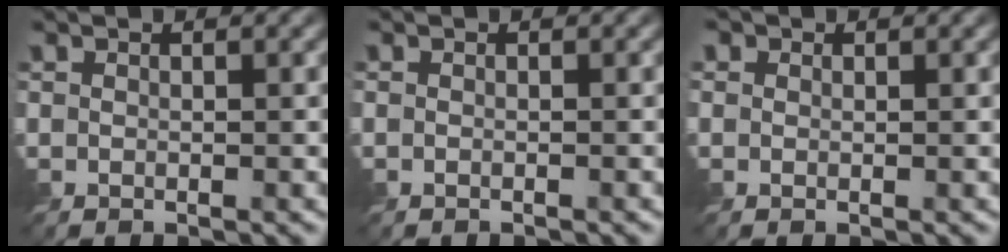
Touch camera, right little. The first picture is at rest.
{"total": 0.9, "force": [-0.9, 0.0, 0.0], "torque": [0.003, -0.006, -0.016]}
{"total": 0.7, "force": [0.3, 0.6, 0.2], "torque": [-0.002, -0.002, -0.003]}